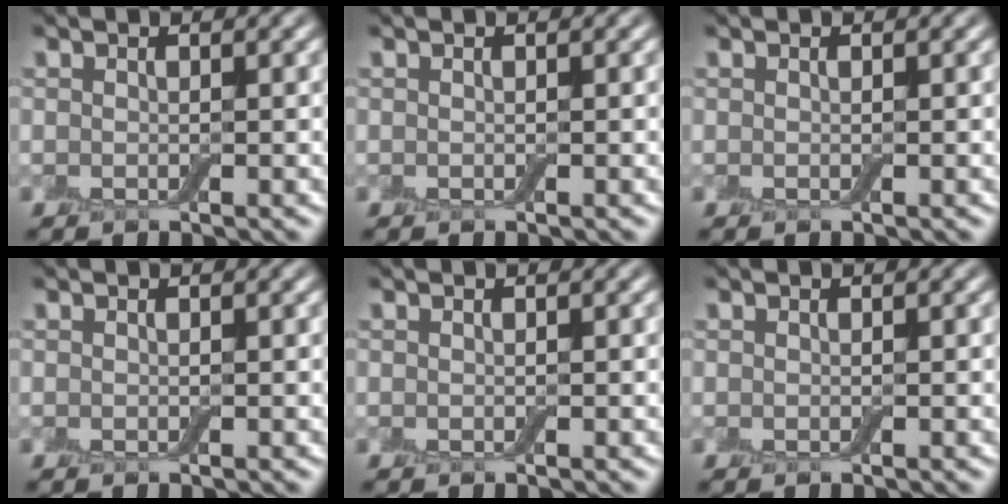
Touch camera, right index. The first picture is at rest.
{"total": 0.0}
{"total": 0.0}
{"total": 0.0}
{"total": 0.0}
{"total": 0.0}